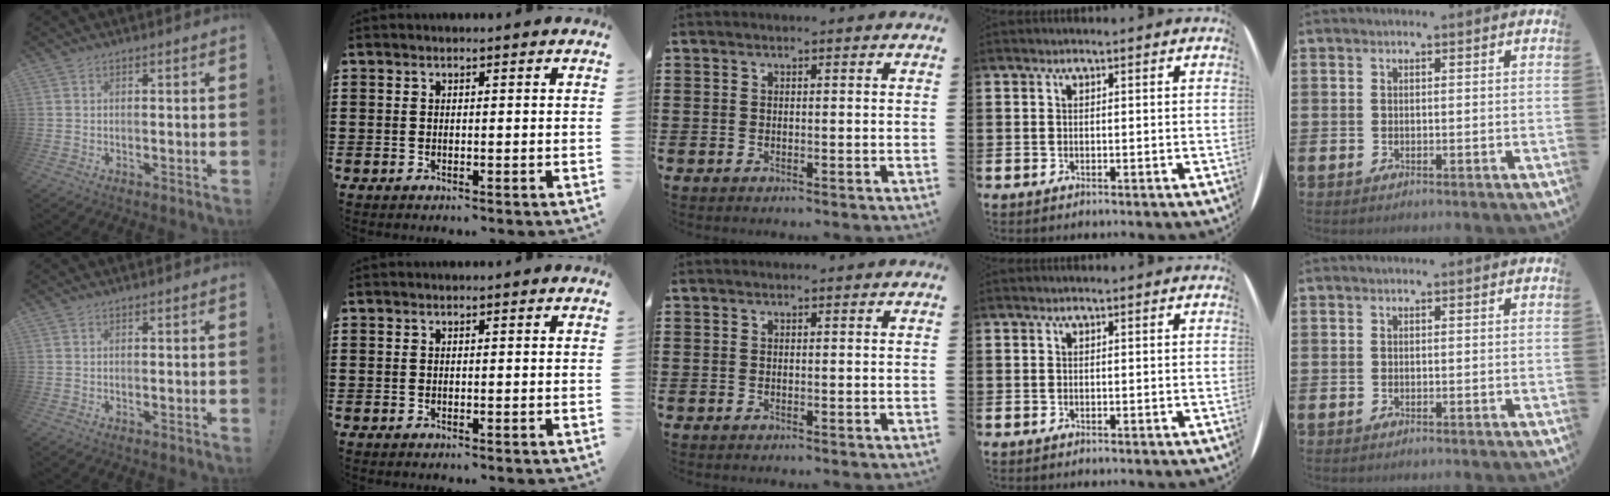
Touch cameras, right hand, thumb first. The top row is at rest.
{}